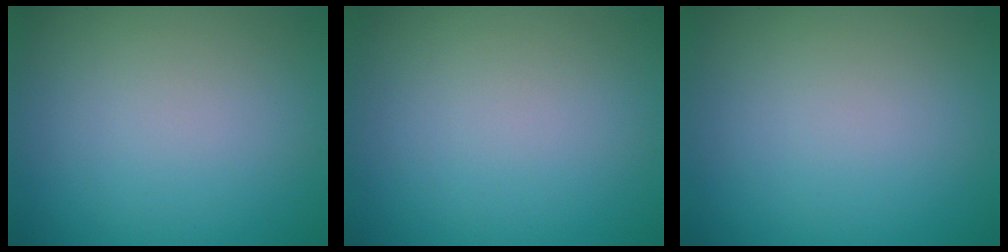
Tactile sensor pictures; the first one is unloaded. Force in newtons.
{"total": 0.0}
{"total": 0.0}